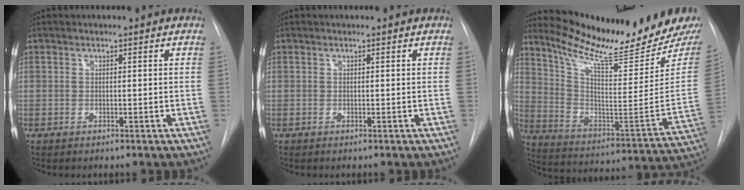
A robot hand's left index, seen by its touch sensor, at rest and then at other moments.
{"total": 0.0}
{"total": 21.8, "force": [19.5, 0.5, 9.7], "torque": [-0.164, -0.107, 0.290]}